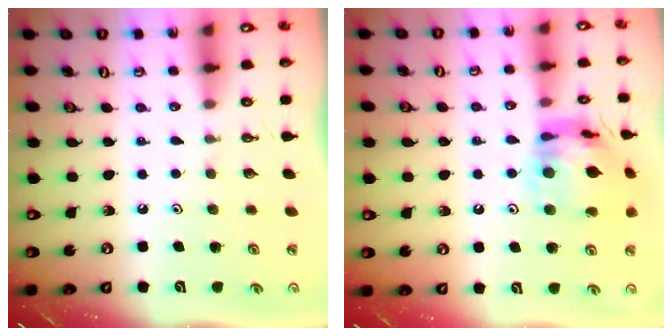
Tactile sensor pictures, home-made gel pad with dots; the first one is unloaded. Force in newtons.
{"total": 15.9, "press": 15.8, "slide": 1.5}